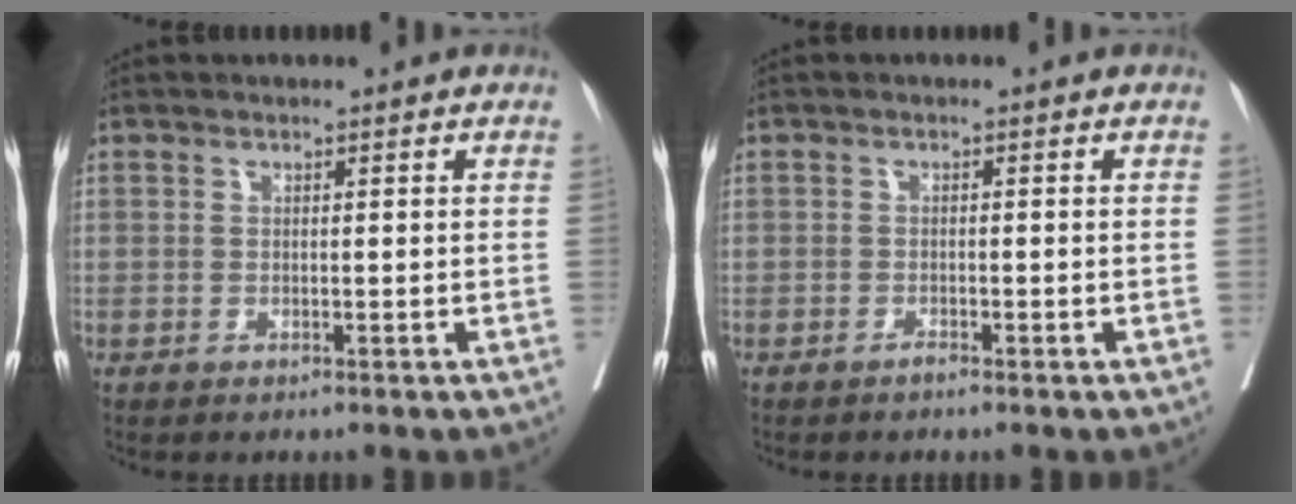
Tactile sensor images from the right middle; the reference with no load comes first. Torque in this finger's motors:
{"motor_torque": [-0.06, 0.06, -0.02, 0.00]}